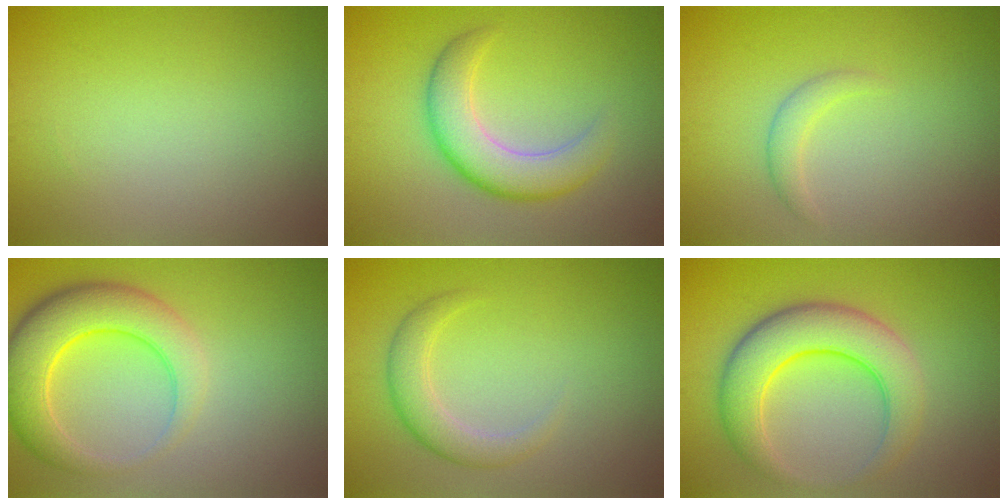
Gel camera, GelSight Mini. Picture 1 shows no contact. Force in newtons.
{"total": 5.3, "press": 5.3, "slide": 0.4}
{"total": 1.4, "press": 1.4, "slide": 0.2}
{"total": 6.6, "press": 6.6, "slide": 0.3}
{"total": 2.7, "press": 2.7, "slide": 0.2}
{"total": 6.9, "press": 6.9, "slide": 0.2}